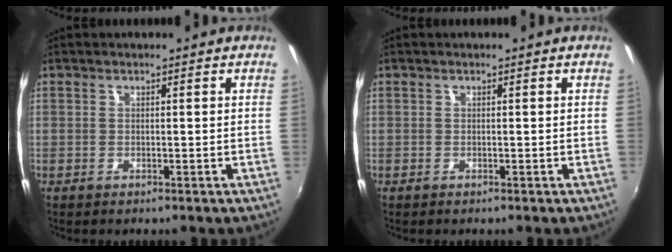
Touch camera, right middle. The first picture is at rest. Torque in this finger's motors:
{"motor_torque": [0.07, -0.26, 0.00, 0.01]}